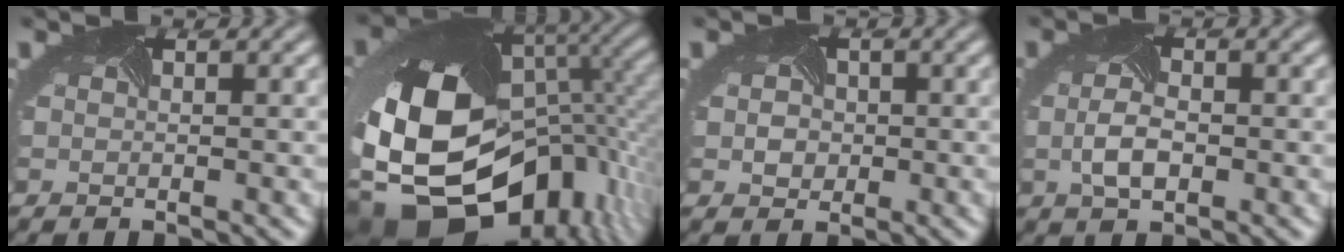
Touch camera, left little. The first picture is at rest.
{"total": 18.6, "force": [-4.5, 13.2, 12.3], "torque": [-0.230, -0.051, -0.046]}
{"total": 1.9, "force": [0.0, 1.9, 0.4], "torque": [-0.008, 0.001, -0.003]}
{"total": 2.4, "force": [-0.5, 1.3, 1.9], "torque": [-0.060, -0.003, -0.009]}